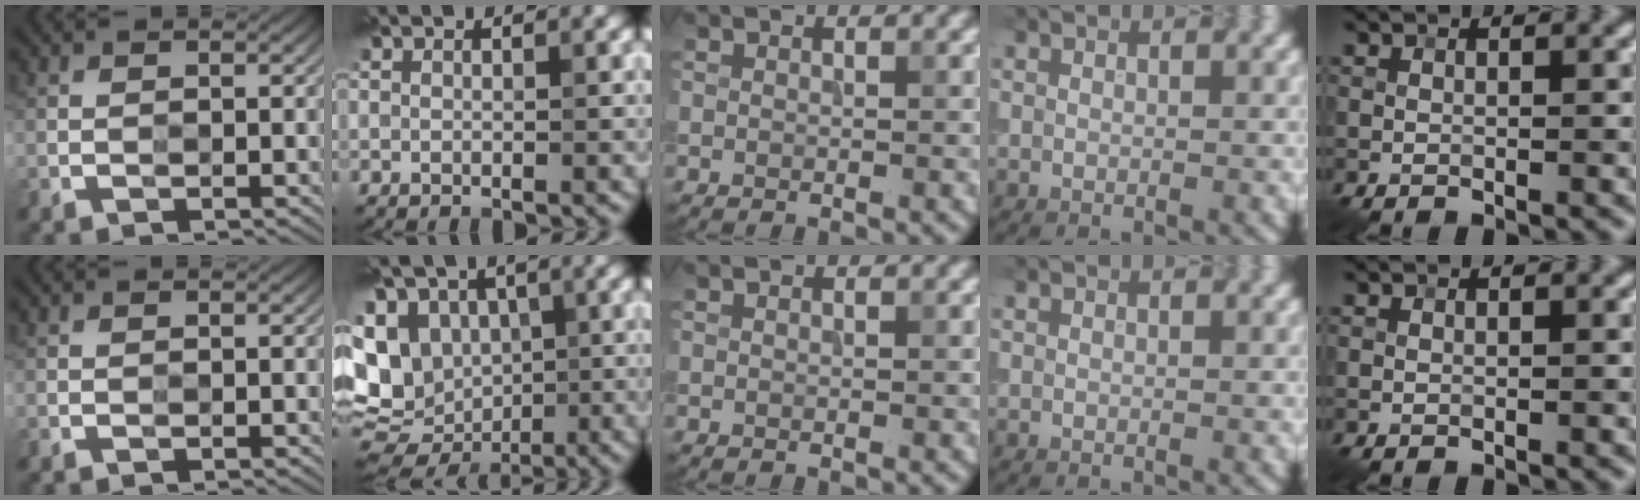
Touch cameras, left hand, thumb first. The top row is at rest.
{"index": {"total": 13.9, "force": [-0.9, 11.6, 7.6], "torque": [-0.160, -0.003, -0.023]}}